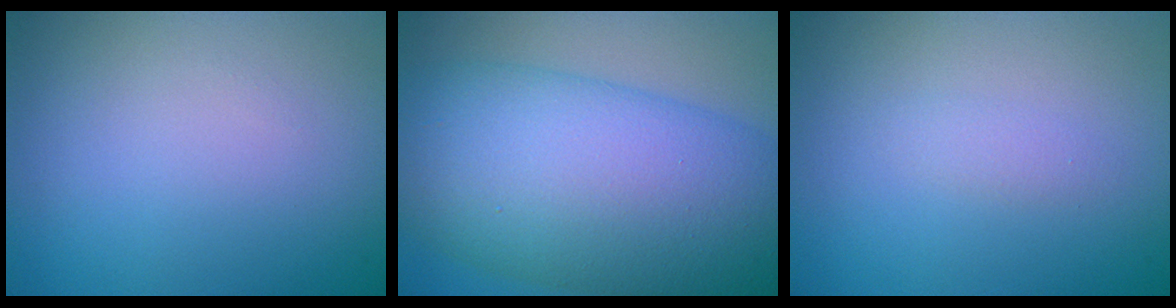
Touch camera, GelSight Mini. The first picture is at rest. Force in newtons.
{"total": 14.5, "press": 14.5, "slide": 0.1}
{"total": 0.9, "press": 0.9, "slide": 0.0}